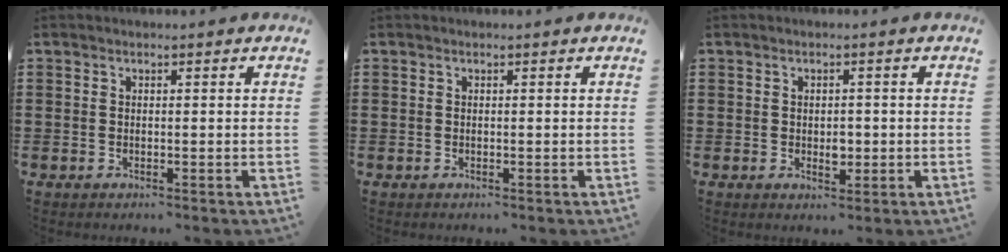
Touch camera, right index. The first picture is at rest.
{"total": 0.0}
{"total": 2.2, "force": [-0.2, 1.3, 1.8], "torque": [-0.026, -0.003, -0.005]}